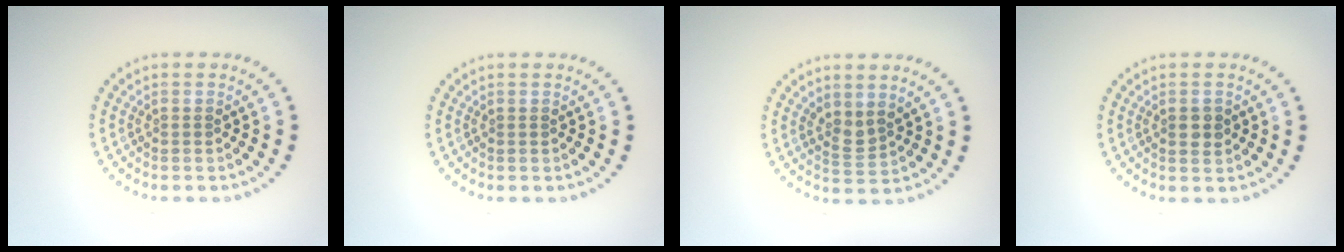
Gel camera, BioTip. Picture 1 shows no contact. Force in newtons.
{"total": 0.0}
{"total": 1.9, "press": 1.4, "slide": 1.3}
{"total": 1.5, "press": 1.5, "slide": 0.2}